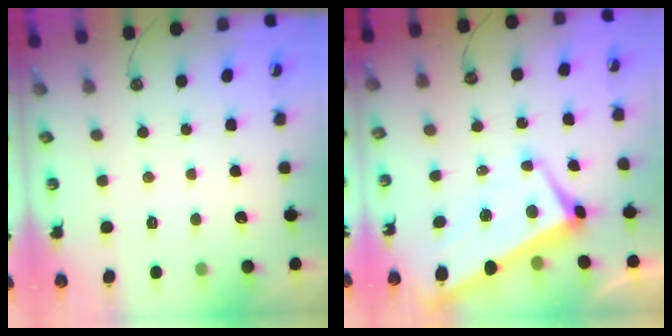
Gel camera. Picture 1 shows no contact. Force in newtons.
{"total": 1.6, "press": 0.8, "slide": 1.4}